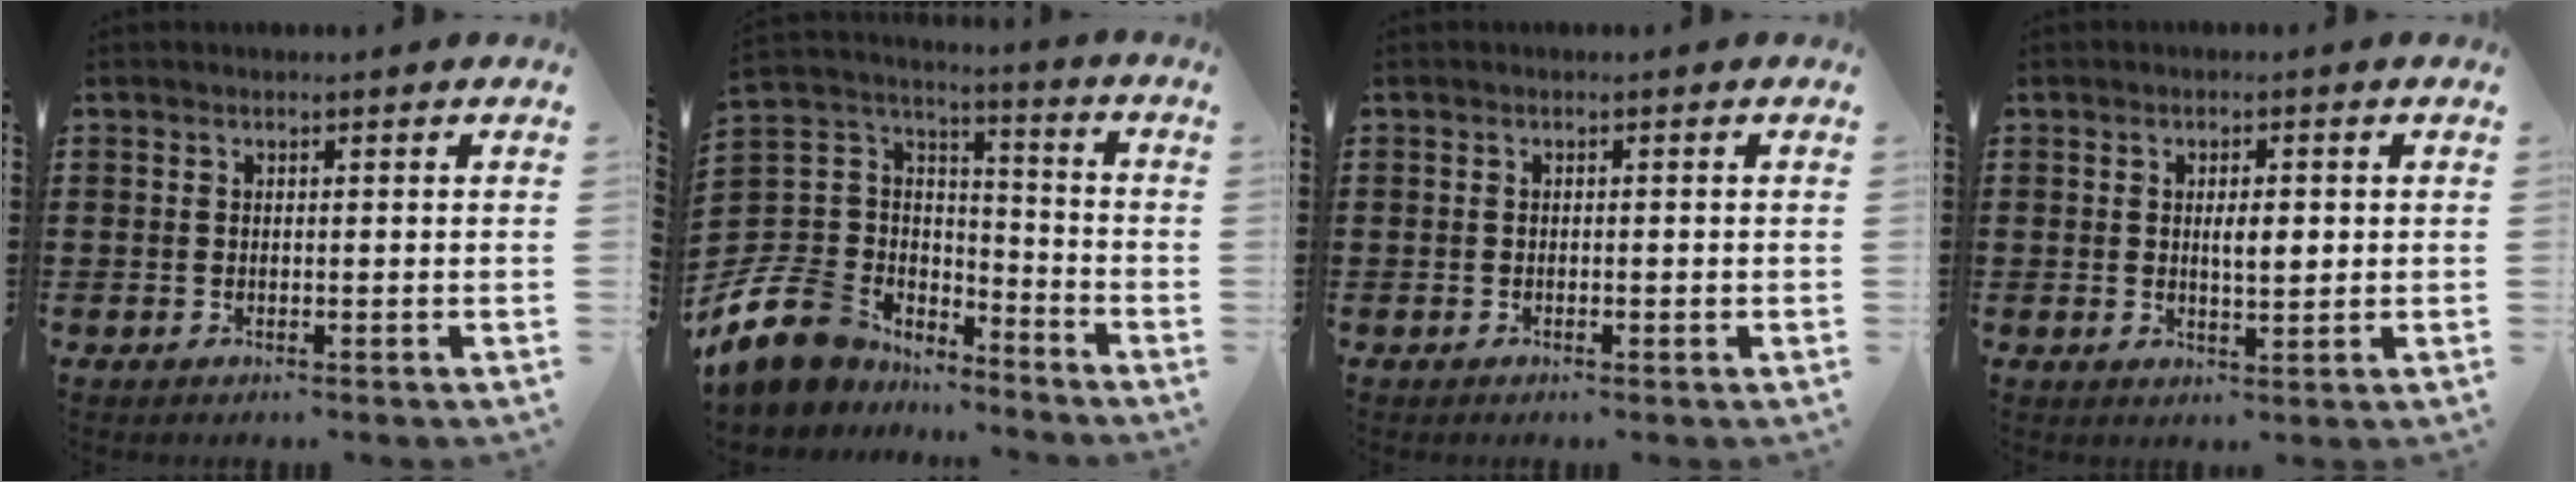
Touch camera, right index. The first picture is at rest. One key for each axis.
{"total": 10.2, "fx": -6.5, "fy": 7.5, "fz": 2.3, "tx": -0.102, "ty": 0.011, "tz": -0.128}
{"total": 0.6, "fx": -0.3, "fy": 0.1, "fz": 0.5, "tx": -0.010, "ty": -0.005, "tz": -0.005}
{"total": 3.2, "fx": 0.3, "fy": 1.0, "fz": 3.0, "tx": -0.050, "ty": -0.001, "tz": 0.002}